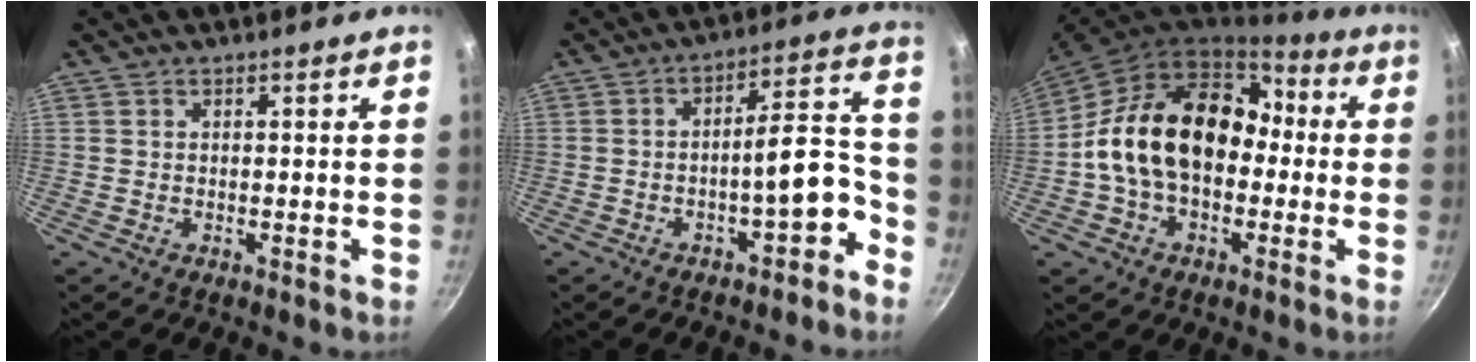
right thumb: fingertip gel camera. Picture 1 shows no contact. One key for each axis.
{"total": 9.7, "fx": -4.8, "fy": 3.5, "fz": 7.7, "tx": -0.081, "ty": 0.073, "tz": -0.062}
{"total": 19.6, "fx": -0.2, "fy": 14.0, "fz": 13.7, "tx": -0.201, "ty": 0.052, "tz": -0.012}